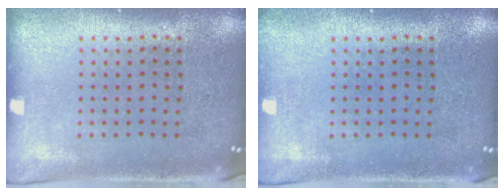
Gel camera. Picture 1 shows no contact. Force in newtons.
{"total": 0.7, "press": 0.7, "slide": 0.0}